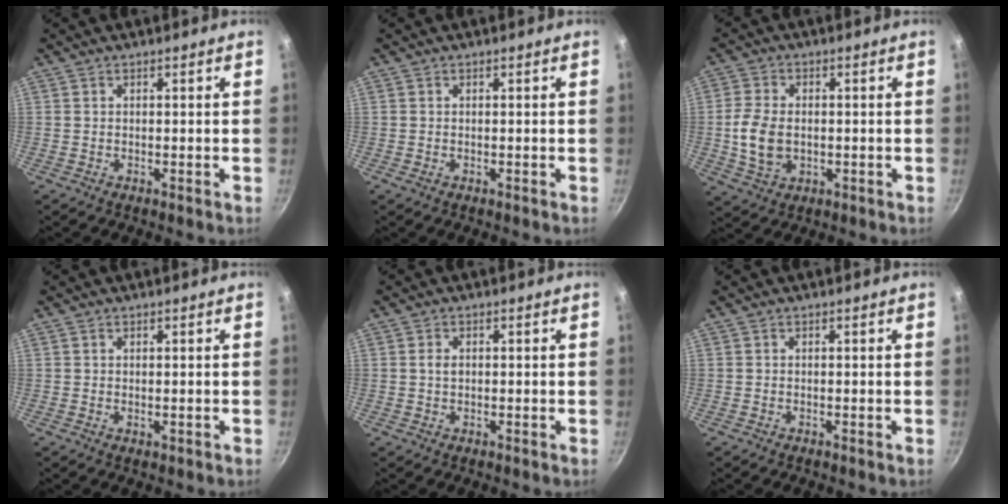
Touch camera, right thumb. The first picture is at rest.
{"total": 0.0}
{"total": 8.3, "force": [-0.4, 5.7, 6.1], "torque": [-0.115, 0.002, -0.005]}
{"total": 0.7, "force": [0.3, 0.4, 0.5], "torque": [-0.004, -0.001, 0.004]}
{"total": 1.6, "force": [0.1, 1.1, 1.1], "torque": [-0.018, 0.004, 0.001]}
{"total": 0.0}